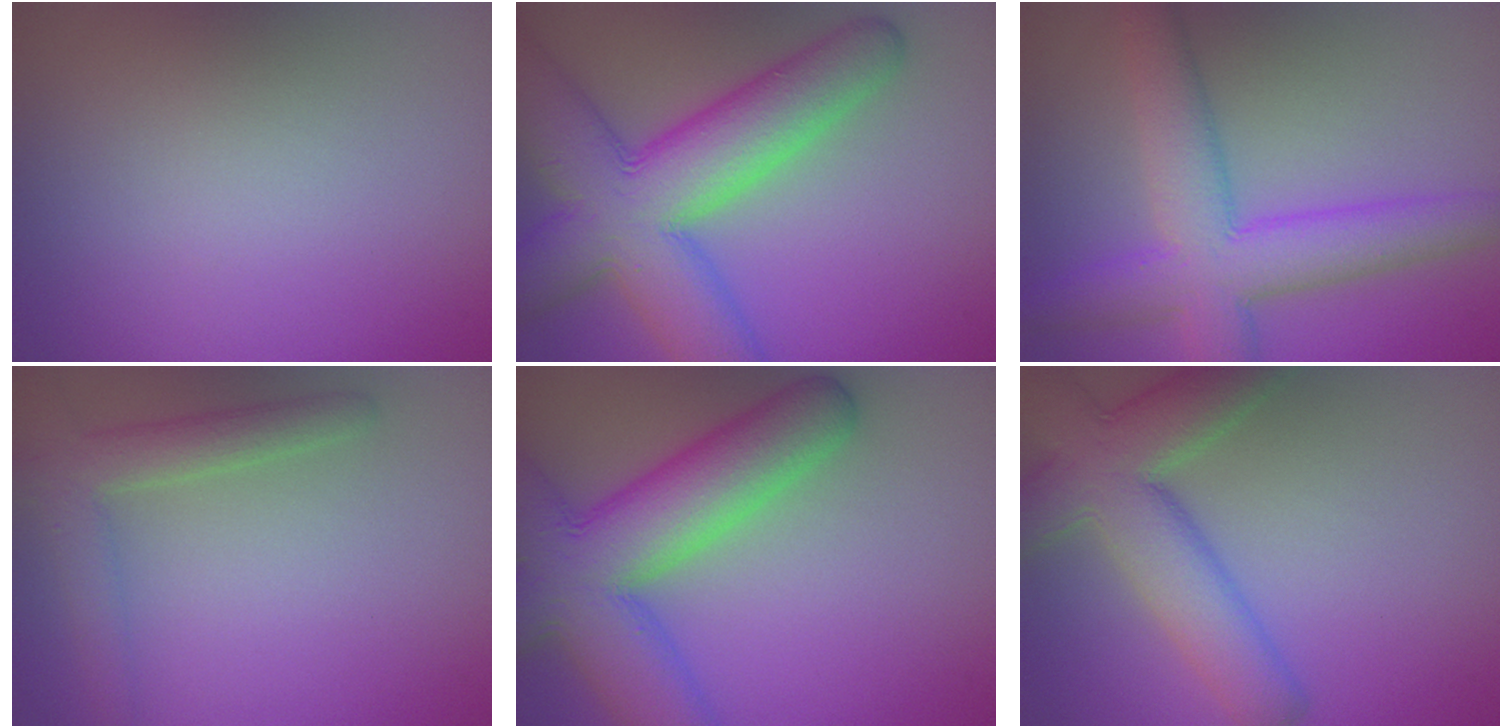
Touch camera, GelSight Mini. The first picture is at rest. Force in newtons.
{"total": 11.8, "press": 11.8, "slide": 0.6}
{"total": 7.7, "press": 7.7, "slide": 0.2}
{"total": 3.4, "press": 3.4, "slide": 0.4}
{"total": 11.2, "press": 11.2, "slide": 0.6}
{"total": 8.1, "press": 8.1, "slide": 0.7}